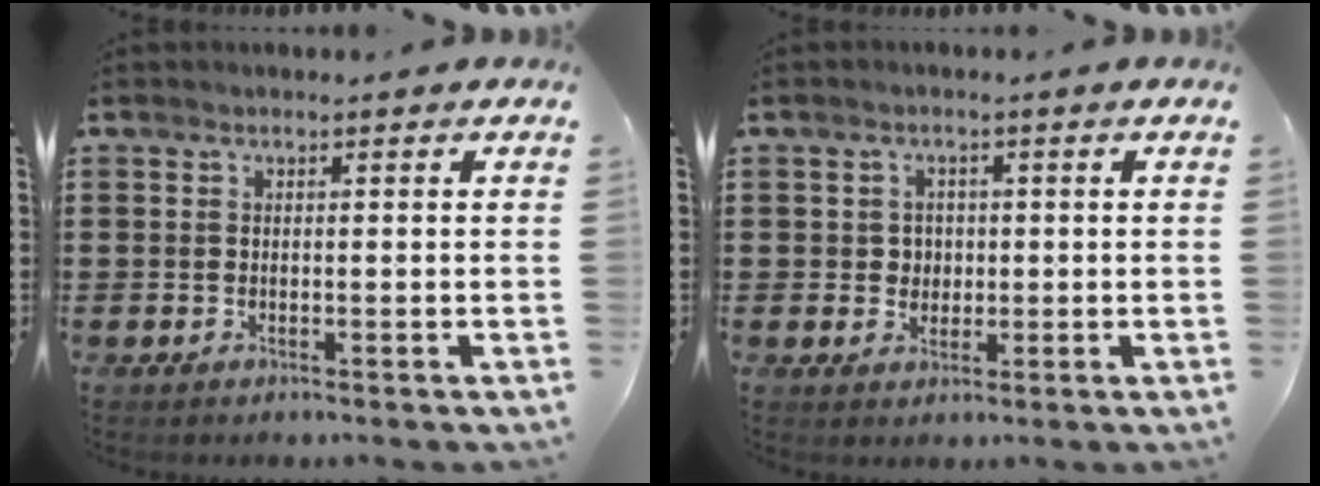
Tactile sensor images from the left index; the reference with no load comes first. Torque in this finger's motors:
{"motor_torque": [0.61, 0.42, 0.13, 0.00]}